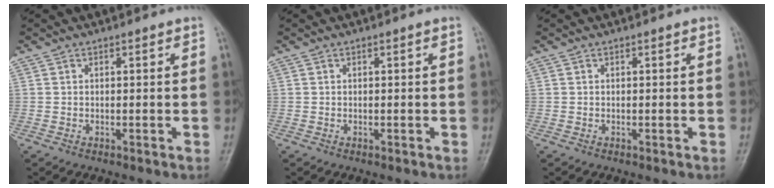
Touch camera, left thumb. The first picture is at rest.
{"total": 0.0}
{"total": 0.0}